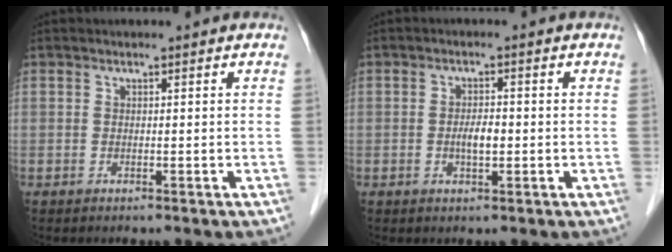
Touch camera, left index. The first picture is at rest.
{"total": 2.7, "force": [-0.4, 0.9, 2.5], "torque": [-0.047, 0.002, -0.006]}